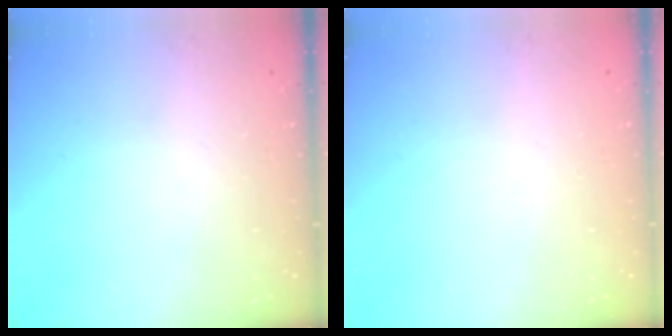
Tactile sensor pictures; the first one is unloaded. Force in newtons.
{"total": 0.0}